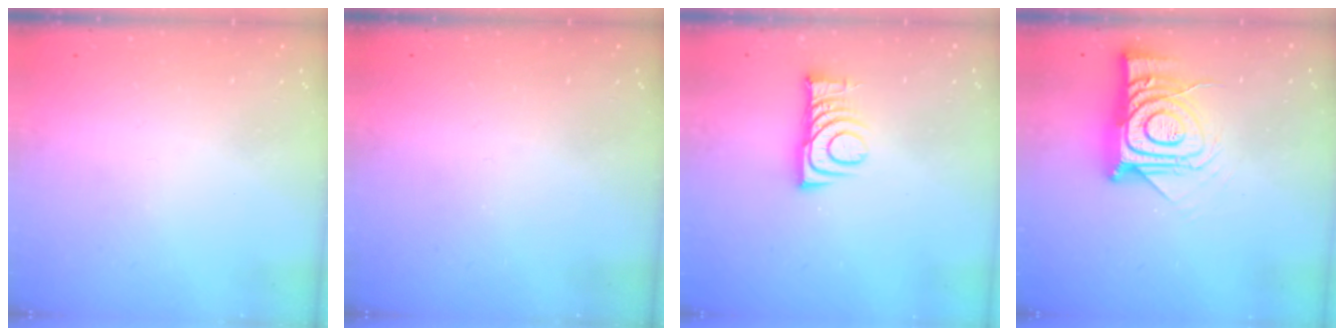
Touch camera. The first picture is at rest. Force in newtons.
{"total": 0.0}
{"total": 8.1, "press": 8.1, "slide": 0.9}
{"total": 16.1, "press": 16.1, "slide": 1.3}